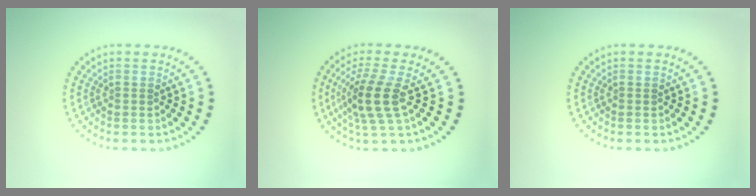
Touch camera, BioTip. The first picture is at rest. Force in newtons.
{"total": 3.8, "press": 3.0, "slide": 2.4}
{"total": 0.0}